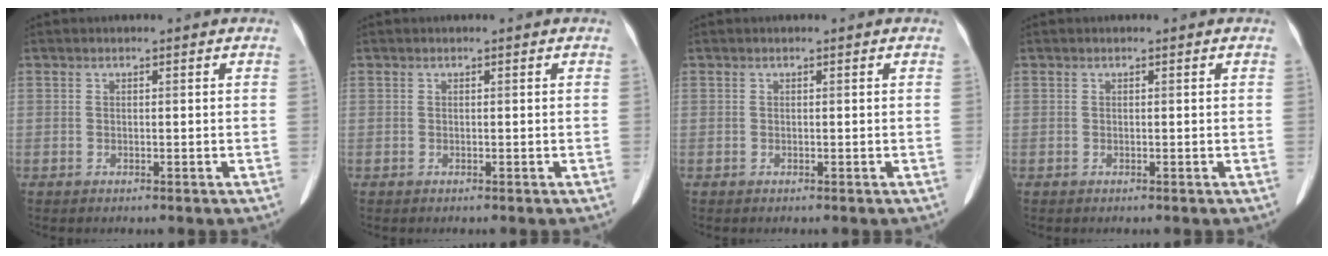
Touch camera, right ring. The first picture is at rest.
{"total": 0.0}
{"total": 0.0}
{"total": 0.0}